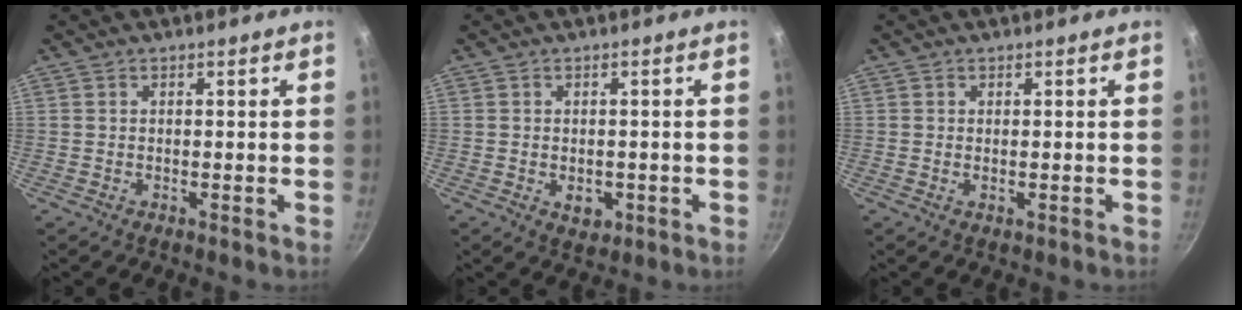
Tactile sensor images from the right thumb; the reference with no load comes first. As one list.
[{"total": 3.3, "force": [-0.8, 2.5, 2.1], "torque": [-0.019, 0.003, -0.005]}, {"total": 0.7, "force": [0.0, 0.2, 0.7], "torque": [-0.013, -0.002, 0.000]}]